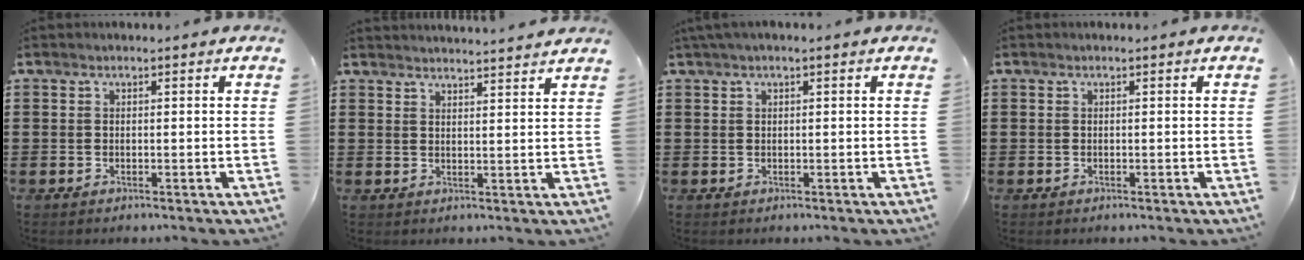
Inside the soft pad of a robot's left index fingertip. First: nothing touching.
{"total": 2.8, "force": [2.7, -0.7, 0.1], "torque": [-0.009, -0.014, 0.051]}
{"total": 1.0, "force": [0.3, 0.0, 1.0], "torque": [-0.018, -0.002, 0.007]}
{"total": 0.0}